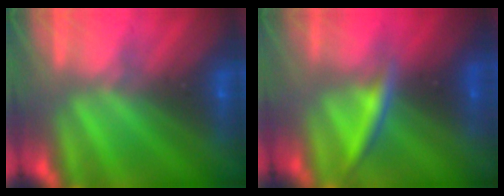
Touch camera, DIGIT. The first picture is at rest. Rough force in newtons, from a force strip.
{"total": 2.5}